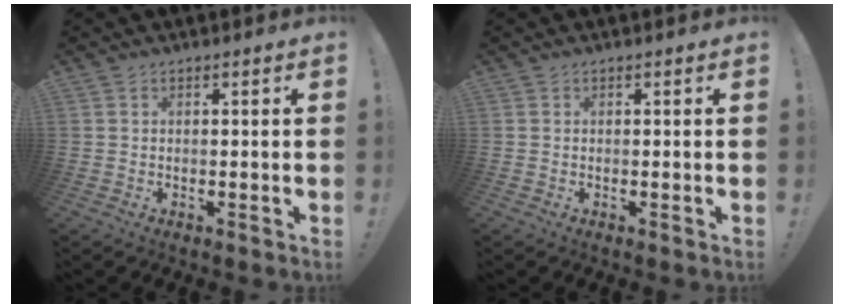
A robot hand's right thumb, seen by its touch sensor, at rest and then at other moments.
{"total": 0.0}